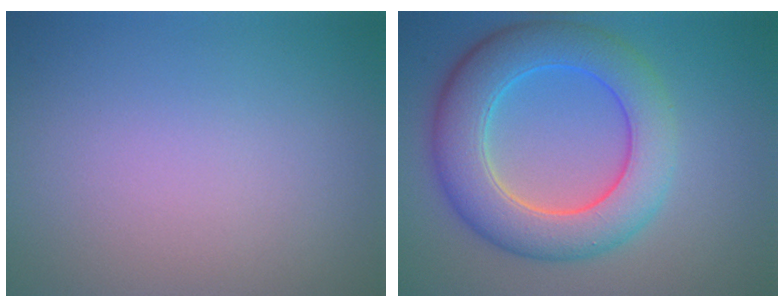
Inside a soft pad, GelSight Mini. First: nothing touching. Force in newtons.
{"total": 8.0, "press": 8.0, "slide": 0.3}